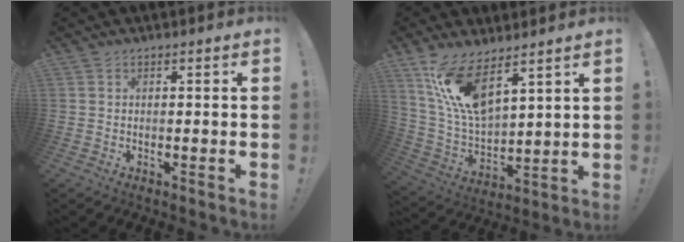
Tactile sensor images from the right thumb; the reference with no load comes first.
{"total": 14.8, "force": [10.1, 5.0, 9.7], "torque": [-0.197, -0.064, 0.185]}